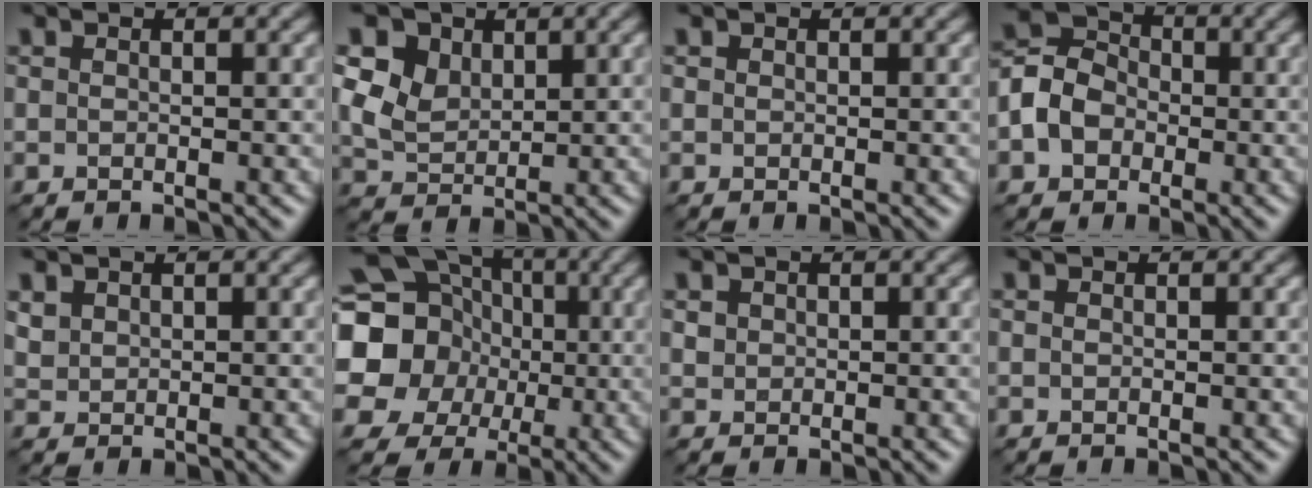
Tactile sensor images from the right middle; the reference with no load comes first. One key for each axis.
{"total": 8.9, "fx": 4.2, "fy": 6.5, "fz": 4.5, "tx": -0.114, "ty": 0.035, "tz": 0.060}
{"total": 0.0}
{"total": 4.9, "fx": -1.0, "fy": 4.0, "fz": 2.5, "tx": -0.048, "ty": 0.010, "tz": -0.025}
{"total": 1.1, "fx": 0.7, "fy": 0.8, "fz": 0.0, "tx": -0.003, "ty": -0.001, "tz": 0.019}
{"total": 19.4, "fx": 1.0, "fy": 18.2, "fz": 6.6, "tx": -0.173, "ty": 0.022, "tz": -0.031}
{"total": 0.6, "fx": 0.2, "fy": 0.5, "fz": -0.2, "tx": 0.006, "ty": -0.001, "tz": 0.005}
{"total": 0.0}